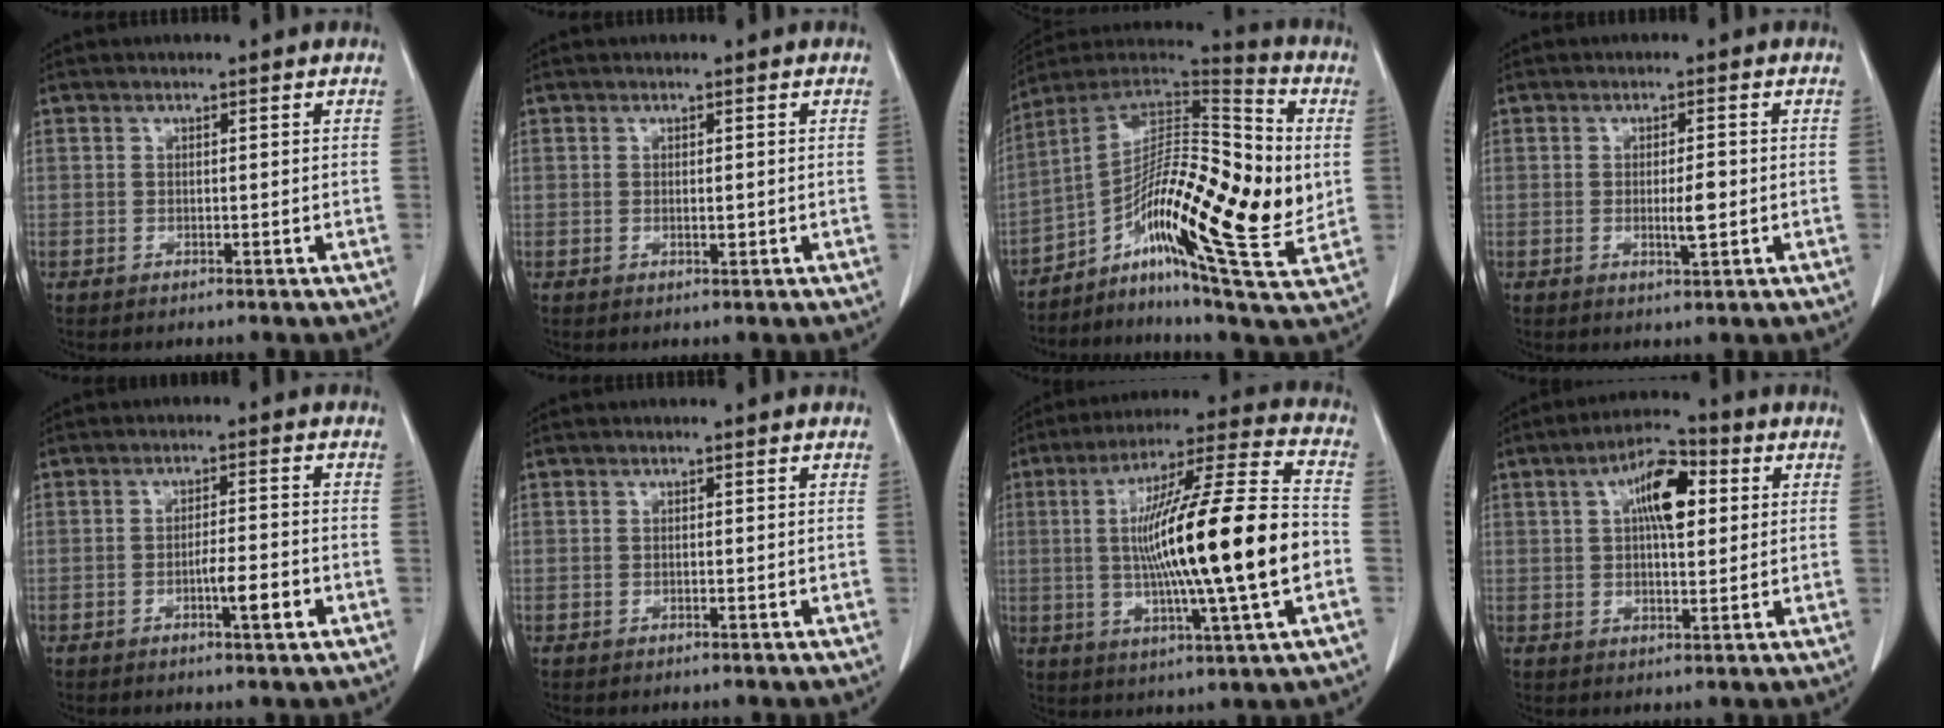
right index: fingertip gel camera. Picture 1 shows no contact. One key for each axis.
{"total": 0.8, "fx": -0.1, "fy": 0.3, "fz": 0.7, "tx": -0.011, "ty": -0.001, "tz": 0.001}
{"total": 23.7, "fx": -1.9, "fy": 5.6, "fz": 22.9, "tx": -0.369, "ty": 0.019, "tz": -0.037}
{"total": 3.2, "fx": -0.4, "fy": 0.5, "fz": 3.1, "tx": -0.052, "ty": -0.001, "tz": -0.004}
{"total": 4.7, "fx": -1.9, "fy": 0.4, "fz": 4.3, "tx": -0.064, "ty": 0.000, "tz": -0.028}
{"total": 0.0}
{"total": 21.9, "fx": -1.9, "fy": 0.7, "fz": 21.8, "tx": -0.372, "ty": 0.007, "tz": -0.036}
{"total": 8.8, "fx": 2.5, "fy": 3.3, "fz": 7.8, "tx": -0.134, "ty": 0.024, "tz": 0.036}